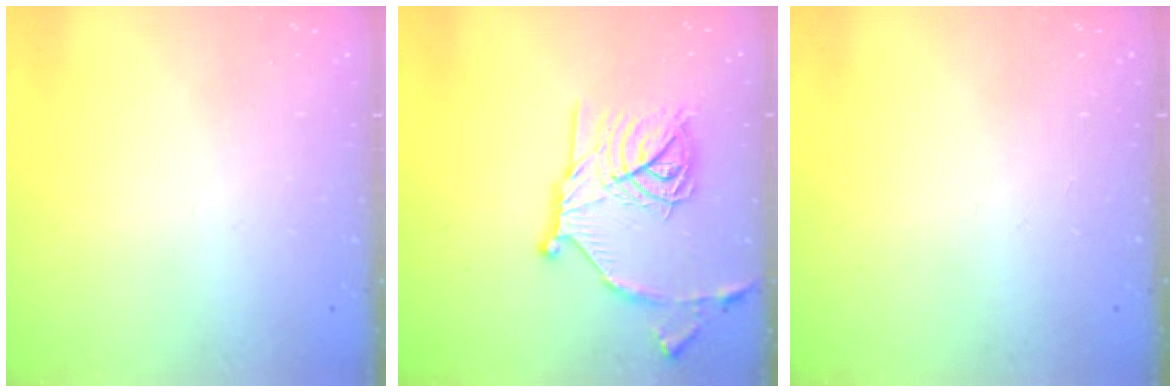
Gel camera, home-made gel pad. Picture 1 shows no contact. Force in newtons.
{"total": 19.6, "press": 19.5, "slide": 1.7}
{"total": 0.0}